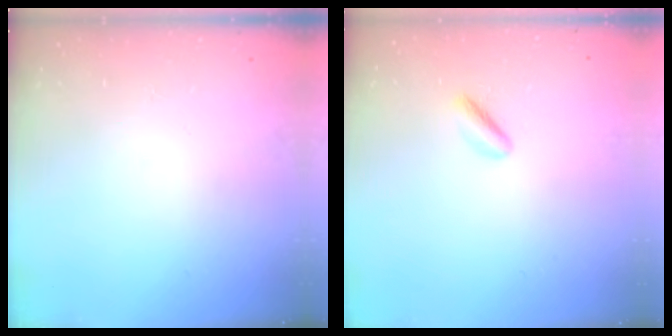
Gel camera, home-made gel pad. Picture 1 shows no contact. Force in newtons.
{"total": 1.4, "press": 1.2, "slide": 0.7}